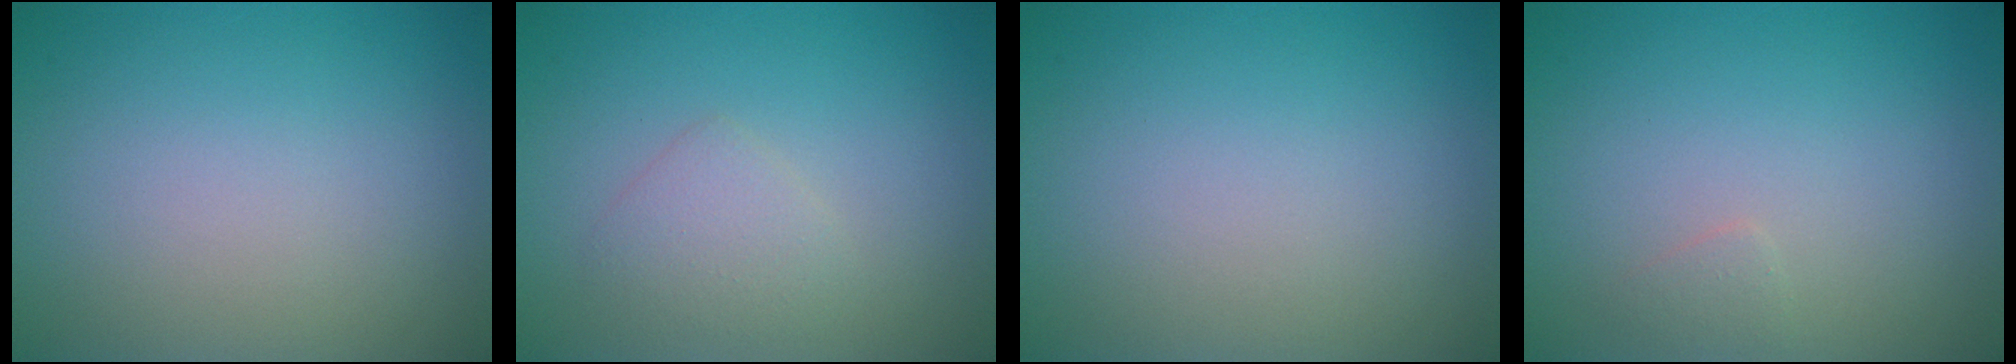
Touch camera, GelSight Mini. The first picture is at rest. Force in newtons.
{"total": 1.8, "press": 1.8, "slide": 0.1}
{"total": 0.0}
{"total": 0.7, "press": 0.7, "slide": 0.0}